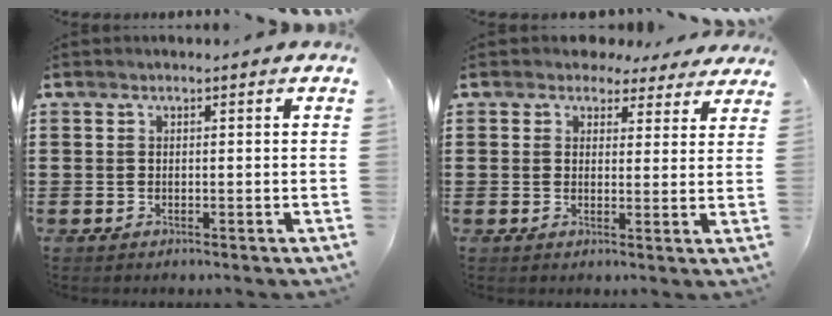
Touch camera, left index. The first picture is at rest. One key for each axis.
{"total": 3.4, "fx": 2.9, "fy": 1.6, "fz": 0.7, "tx": -0.018, "ty": -0.004, "tz": 0.052}